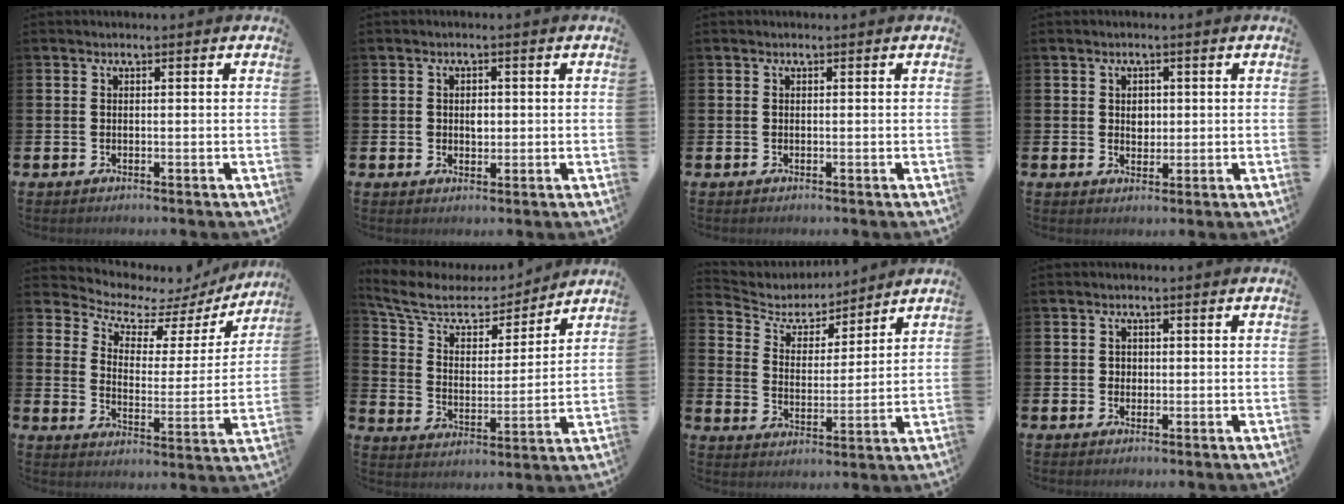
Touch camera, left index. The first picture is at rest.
{"total": 1.8, "force": [0.3, 1.4, 0.9], "torque": [0.003, -0.001, -0.001]}
{"total": 0.0}
{"total": 1.9, "force": [0.7, 1.5, 0.9], "torque": [0.003, 0.000, 0.008]}
{"total": 6.0, "force": [5.0, 2.8, 1.7], "torque": [-0.055, -0.041, 0.078]}
{"total": 8.3, "force": [7.1, 3.6, 2.6], "torque": [-0.090, -0.046, 0.120]}
{"total": 5.5, "force": [5.1, 1.9, 0.8], "torque": [-0.046, -0.036, 0.083]}
{"total": 1.2, "force": [0.4, 1.1, 0.2], "torque": [0.008, 0.002, 0.003]}